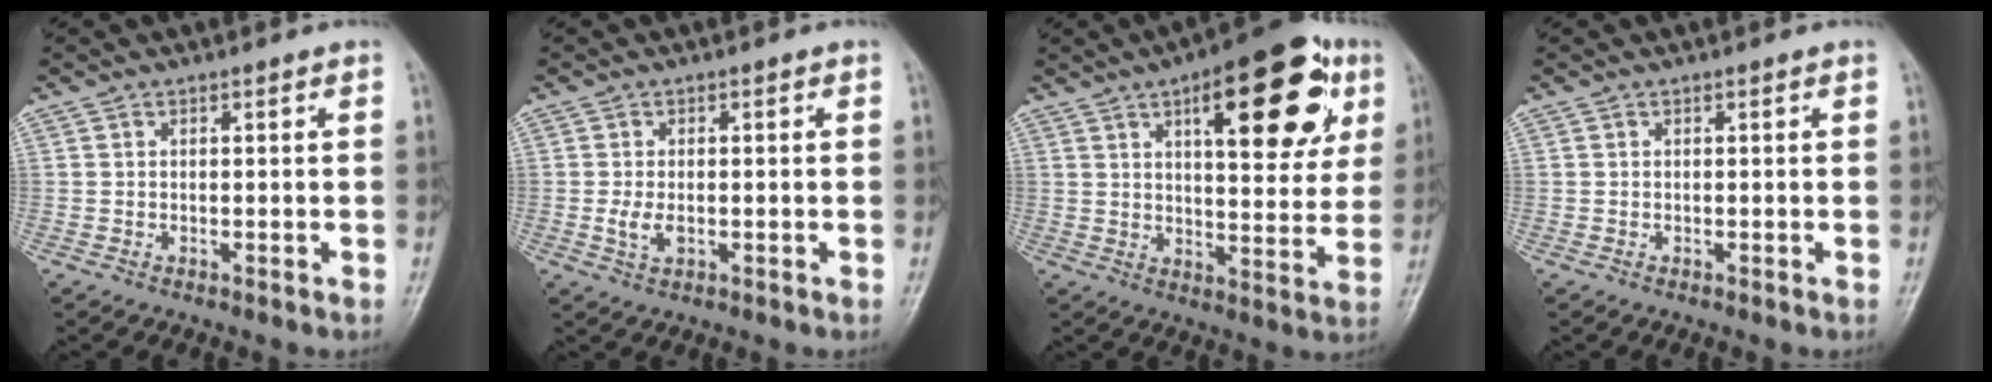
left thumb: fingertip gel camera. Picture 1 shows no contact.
{"total": 3.4, "force": [-0.5, 2.0, 2.7], "torque": [-0.053, -0.001, -0.011]}
{"total": 21.1, "force": [8.7, 8.4, 17.2], "torque": [-0.192, -0.009, 0.117]}
{"total": 0.0}